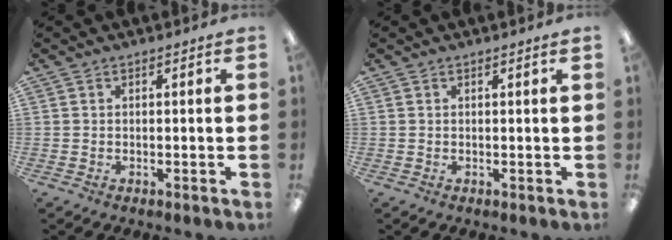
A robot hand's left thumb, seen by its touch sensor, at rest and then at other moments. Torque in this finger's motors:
{"motor_torque": [-0.19, -0.11, -0.26, 0.08, 0.03]}